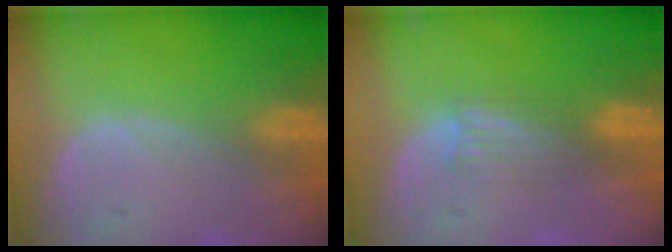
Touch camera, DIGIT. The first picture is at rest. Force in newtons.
{"total": 3.0, "press": 2.8, "slide": 1.1}